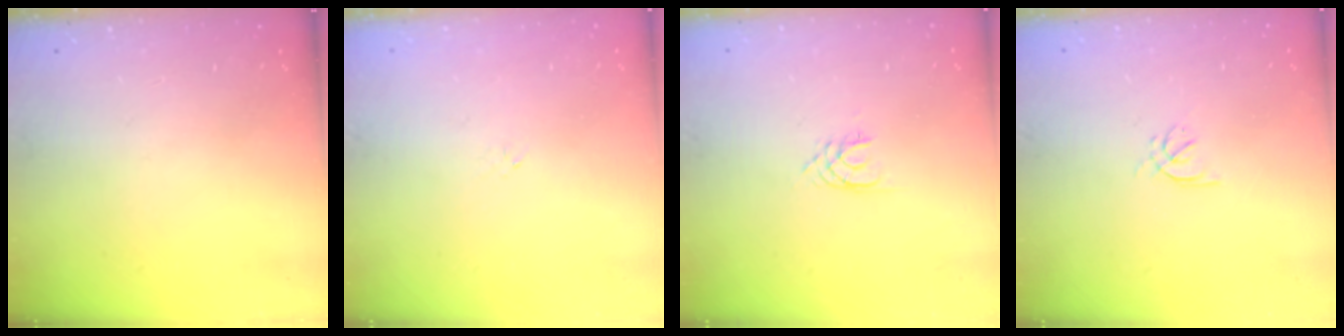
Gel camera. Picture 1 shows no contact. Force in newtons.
{"total": 0.7, "press": 0.5, "slide": 0.4}
{"total": 1.7, "press": 1.7, "slide": 0.2}
{"total": 2.1, "press": 2.0, "slide": 0.6}